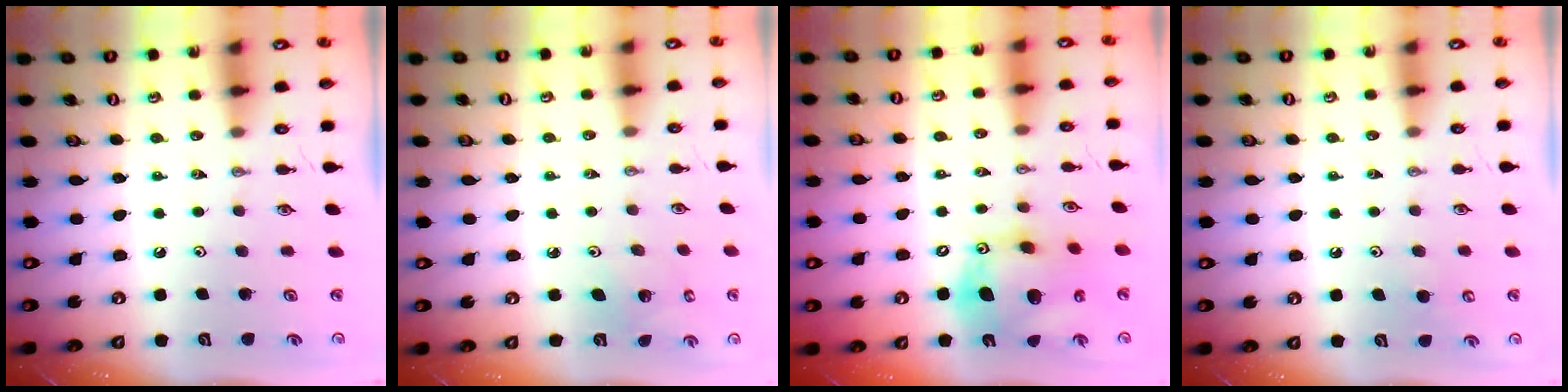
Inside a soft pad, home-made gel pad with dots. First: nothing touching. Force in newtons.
{"total": 3.5, "press": 3.5, "slide": 0.2}
{"total": 16.5, "press": 16.2, "slide": 3.1}
{"total": 5.3, "press": 5.3, "slide": 0.4}